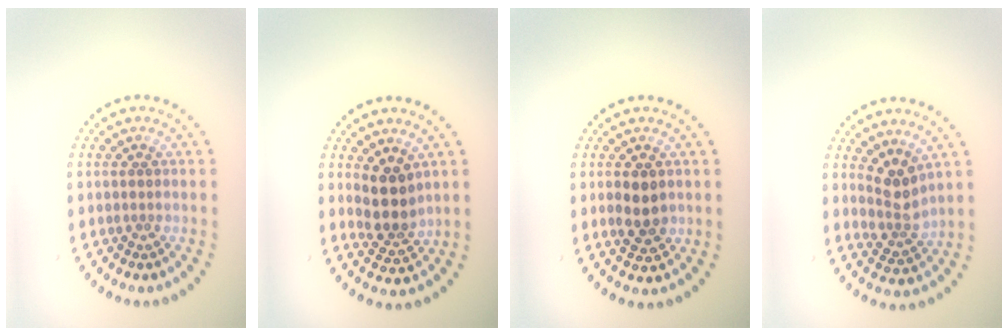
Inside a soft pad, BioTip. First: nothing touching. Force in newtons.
{"total": 3.2, "press": 2.7, "slide": 1.8}
{"total": 2.5, "press": 2.5, "slide": 0.3}
{"total": 2.8, "press": 2.2, "slide": 1.8}